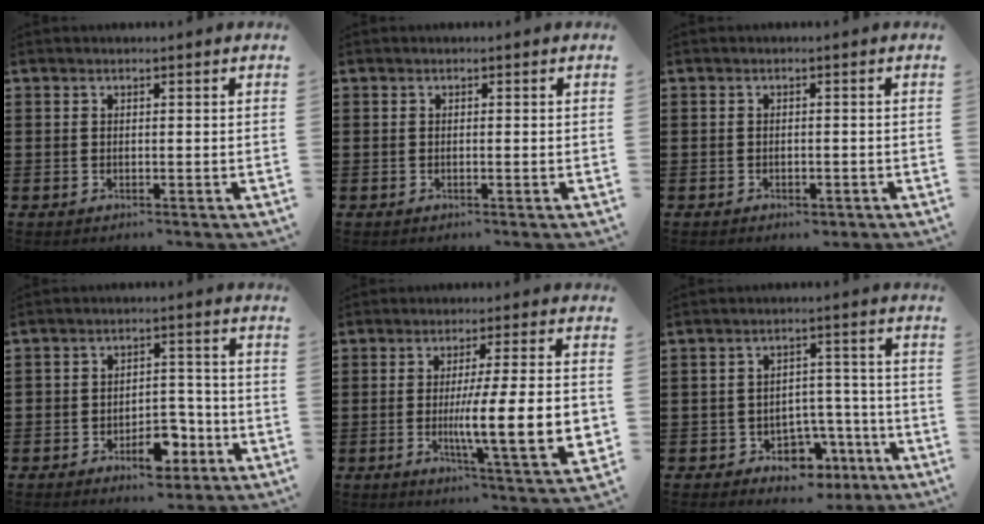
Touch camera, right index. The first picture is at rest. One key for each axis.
{"total": 0.0}
{"total": 1.0, "fx": -0.9, "fy": 0.4, "fz": 0.2, "tx": -0.008, "ty": -0.001, "tz": -0.019}
{"total": 7.0, "fx": -4.0, "fy": 3.7, "fz": 4.4, "tx": -0.057, "ty": 0.019, "tz": -0.070}
{"total": 13.3, "fx": -1.5, "fy": 2.0, "fz": 13.0, "tx": -0.222, "ty": -0.016, "tz": -0.031}
{"total": 5.5, "fx": -3.7, "fy": 3.4, "fz": 2.3, "tx": -0.041, "ty": 0.022, "tz": -0.067}